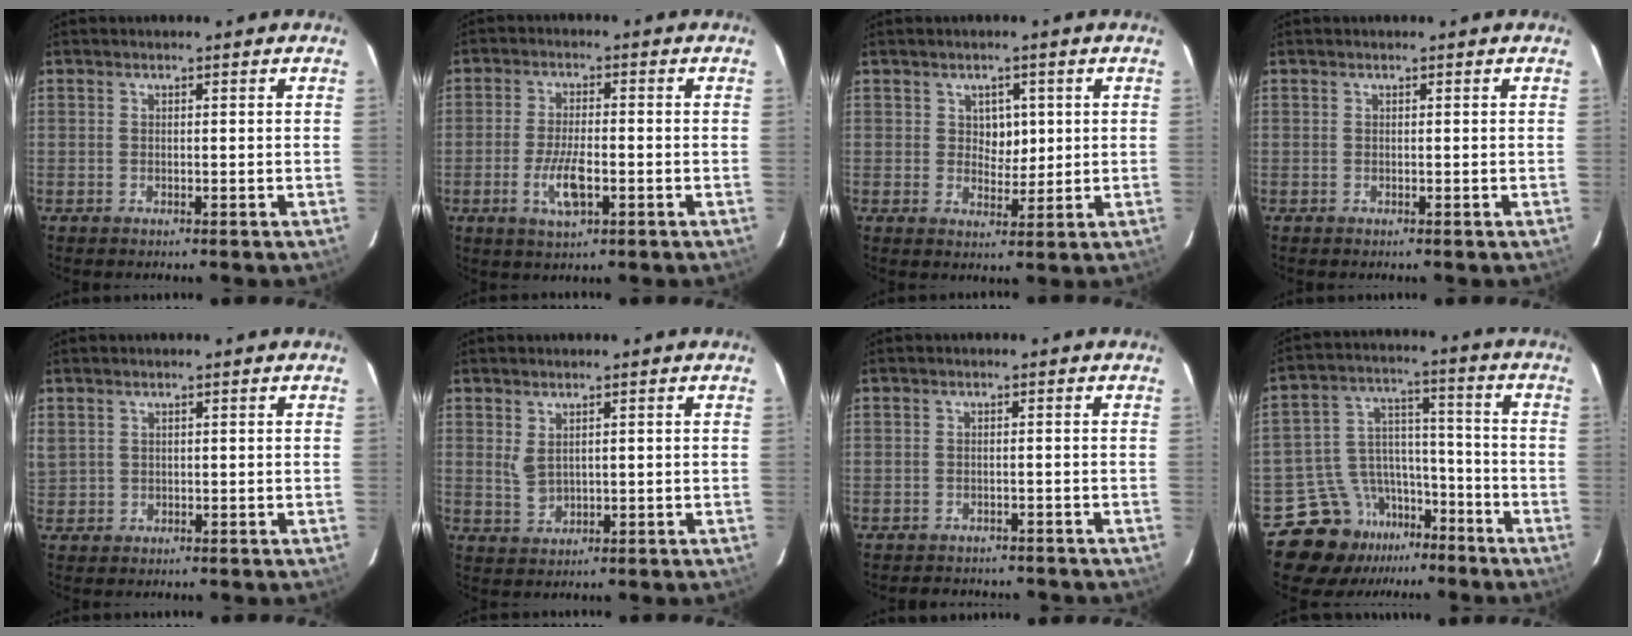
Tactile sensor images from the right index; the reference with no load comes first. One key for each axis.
{"total": 6.1, "fx": -2.0, "fy": 1.6, "fz": 5.5, "tx": -0.109, "ty": -0.007, "tz": -0.034}
{"total": 3.6, "fx": 1.0, "fy": 2.5, "fz": 2.4, "tx": -0.028, "ty": 0.001, "tz": 0.019}
{"total": 0.0}
{"total": 2.4, "fx": 1.0, "fy": 2.0, "fz": 0.9, "tx": -0.039, "ty": 0.016, "tz": 0.031}
{"total": 2.6, "fx": 0.8, "fy": 1.4, "fz": 2.1, "tx": -0.046, "ty": -0.003, "tz": 0.024}
{"total": 5.4, "fx": -5.0, "fy": 2.0, "fz": 0.7, "tx": -0.007, "ty": 0.000, "tz": -0.057}
{"total": 12.5, "fx": -9.0, "fy": 8.4, "fz": 2.2, "tx": -0.028, "ty": 0.078, "tz": -0.137}